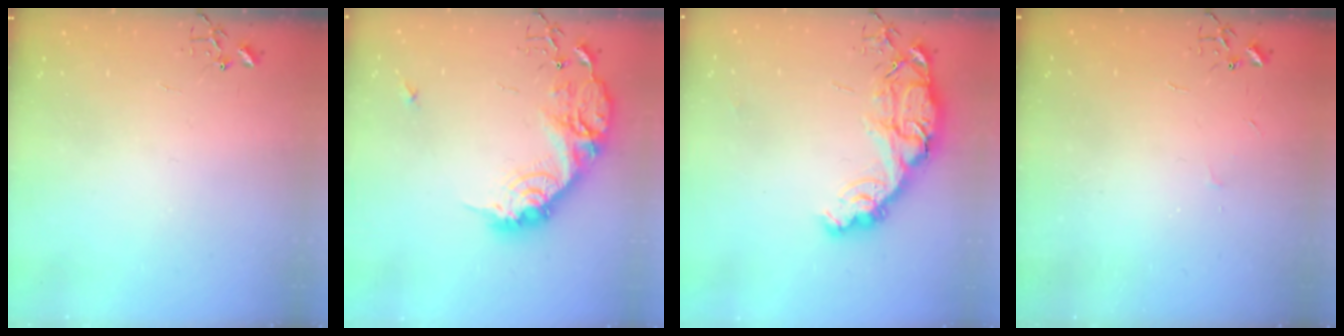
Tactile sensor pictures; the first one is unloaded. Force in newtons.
{"total": 19.9, "press": 19.9, "slide": 1.4}
{"total": 15.0, "press": 14.9, "slide": 1.2}
{"total": 2.3, "press": 2.3, "slide": 0.3}